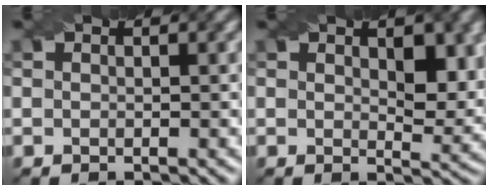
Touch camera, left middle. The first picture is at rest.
{"total": 4.9, "force": [1.6, 2.4, 4.0], "torque": [-0.052, -0.010, 0.031]}